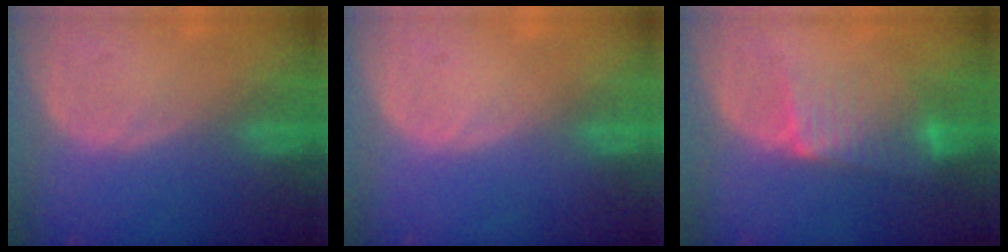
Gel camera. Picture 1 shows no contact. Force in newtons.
{"total": 0.0}
{"total": 6.6, "press": 6.2, "slide": 2.4}